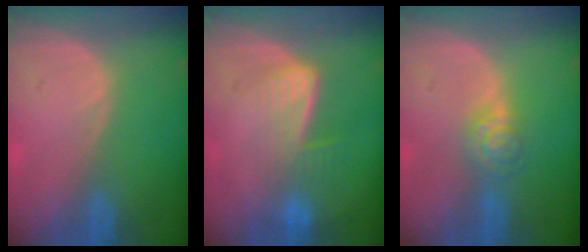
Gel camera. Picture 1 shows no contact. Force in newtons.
{"total": 7.2, "press": 6.0, "slide": 4.0}
{"total": 4.4, "press": 3.9, "slide": 2.0}